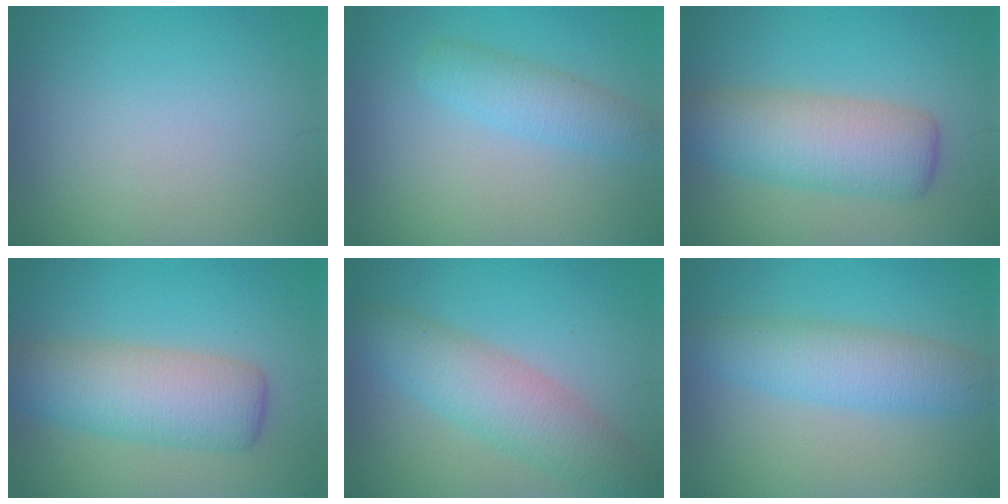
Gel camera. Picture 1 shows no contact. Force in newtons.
{"total": 3.0, "press": 3.0, "slide": 0.1}
{"total": 6.8, "press": 6.8, "slide": 0.5}
{"total": 6.8, "press": 6.8, "slide": 0.5}
{"total": 5.7, "press": 5.7, "slide": 0.1}
{"total": 4.8, "press": 4.8, "slide": 0.1}